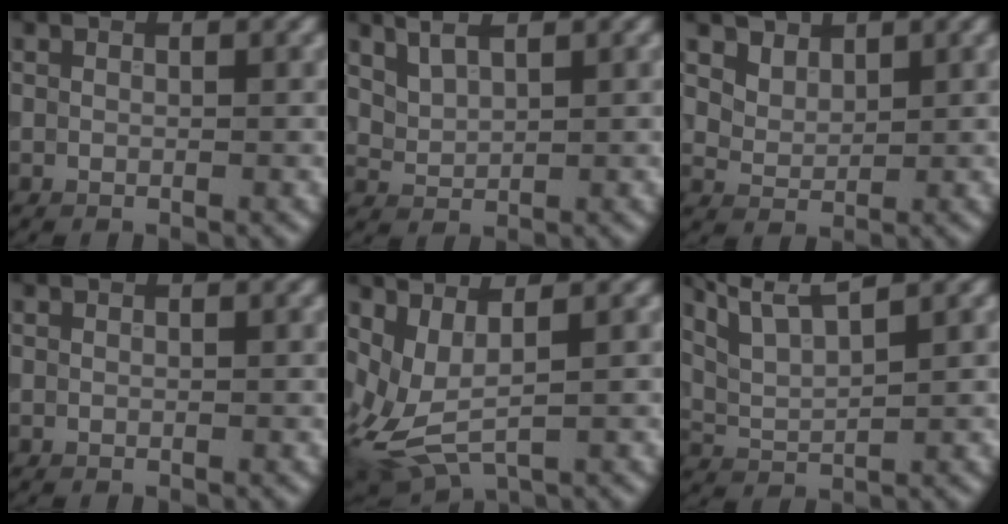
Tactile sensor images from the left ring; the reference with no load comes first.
{"total": 2.5, "force": [2.0, 0.9, 1.3], "torque": [-0.029, 0.012, 0.039]}
{"total": 3.1, "force": [2.3, 1.8, 1.0], "torque": [-0.037, -0.014, 0.062]}
{"total": 0.0}
{"total": 5.1, "force": [0.1, 2.3, 4.6], "torque": [-0.123, -0.009, 0.009]}
{"total": 6.2, "force": [4.7, 1.5, 3.8], "torque": [-0.073, 0.028, 0.064]}